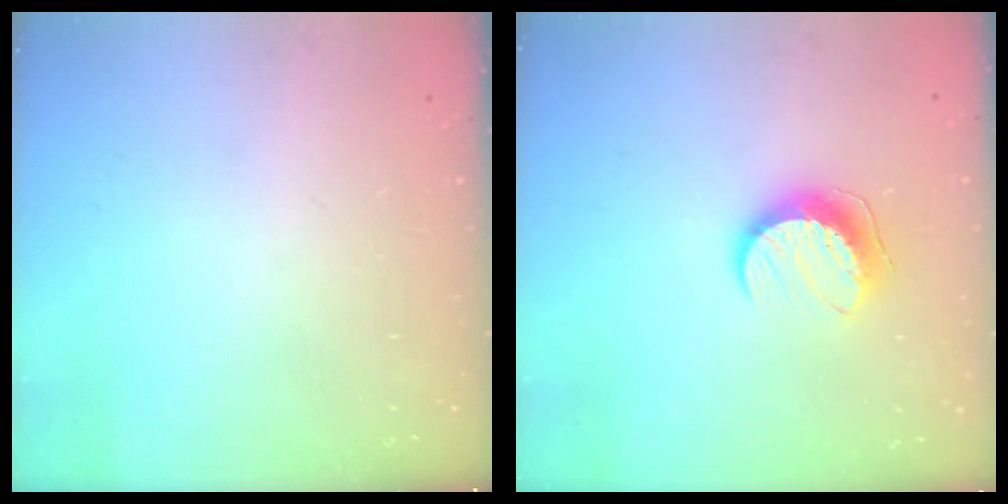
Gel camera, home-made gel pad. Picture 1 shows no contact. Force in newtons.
{"total": 9.8, "press": 9.8, "slide": 0.5}